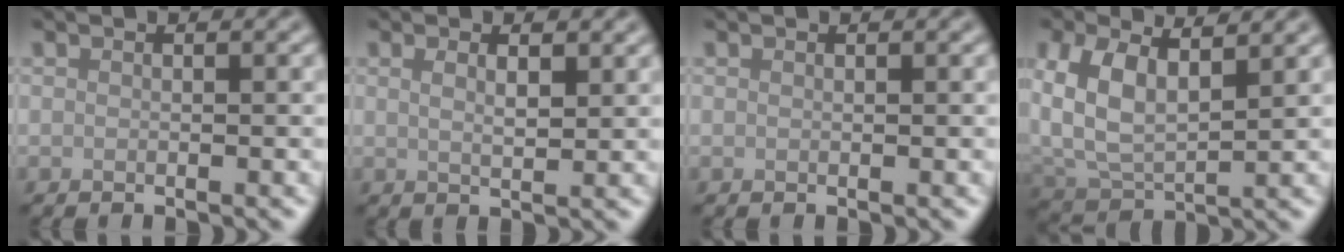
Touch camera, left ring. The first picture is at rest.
{"total": 1.9, "force": [1.1, 0.6, 1.5], "torque": [-0.023, -0.001, 0.020]}
{"total": 0.0}
{"total": 6.9, "force": [3.0, 3.8, 5.0], "torque": [-0.112, 0.004, 0.055]}